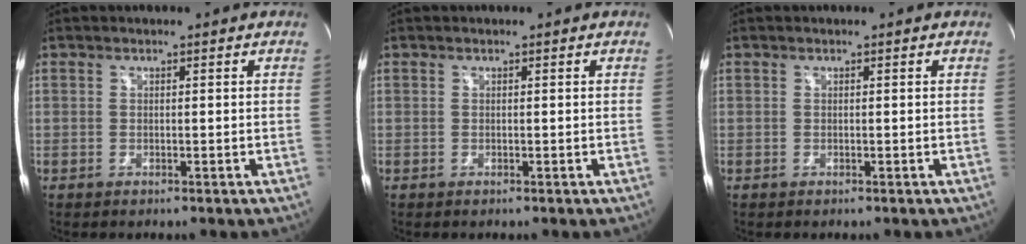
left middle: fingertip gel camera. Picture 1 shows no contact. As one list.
[{"total": 0.0}, {"total": 0.0}]